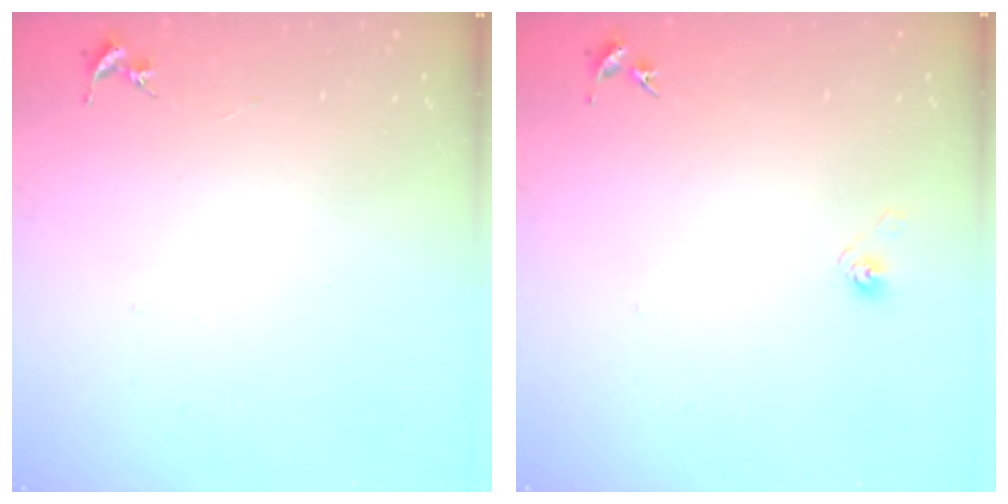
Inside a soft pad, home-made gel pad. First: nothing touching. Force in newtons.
{"total": 2.9, "press": 2.6, "slide": 1.4}